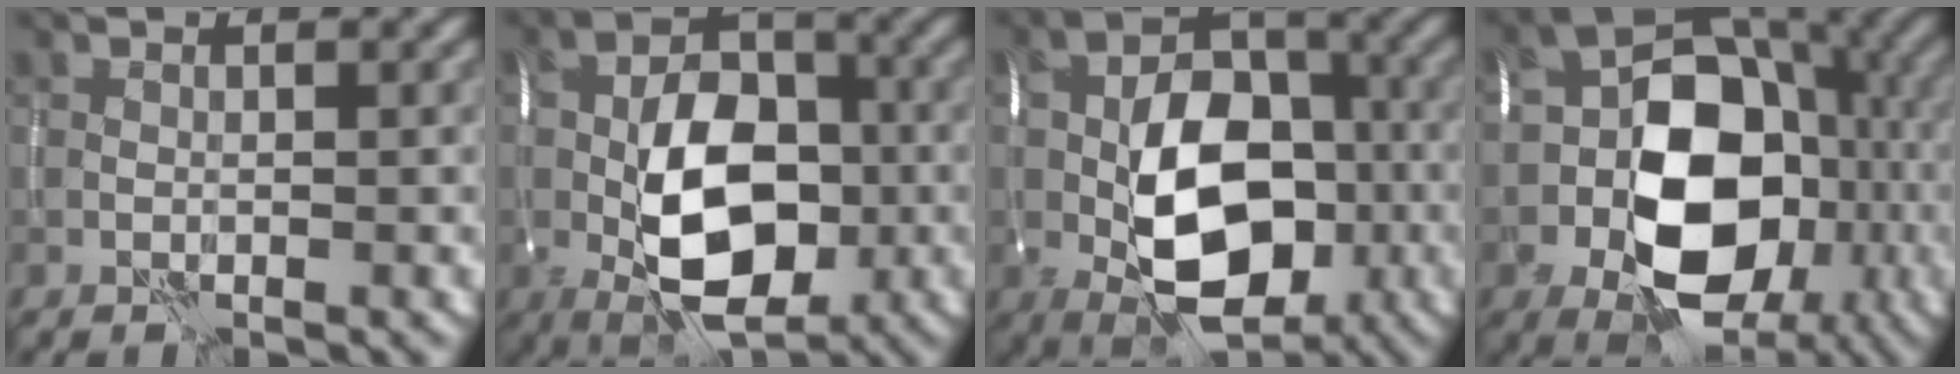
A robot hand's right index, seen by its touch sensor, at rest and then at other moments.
{"total": 11.2, "force": [-2.2, 6.5, 8.9], "torque": [-0.142, 0.004, -0.046]}
{"total": 12.5, "force": [-2.7, 7.7, 9.5], "torque": [-0.144, -0.003, -0.054]}
{"total": 13.9, "force": [-3.5, 9.3, 9.6], "torque": [-0.123, -0.007, -0.064]}